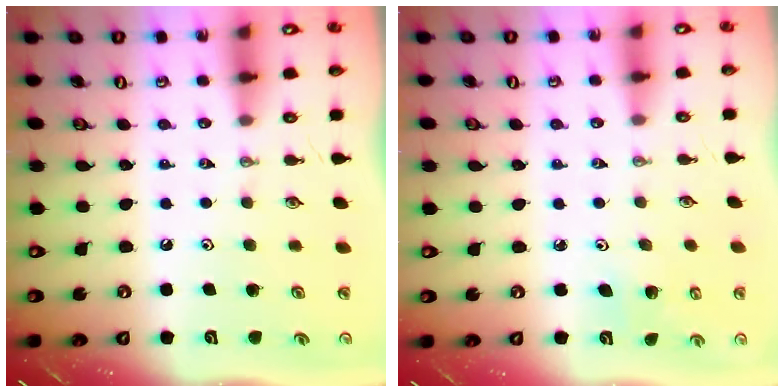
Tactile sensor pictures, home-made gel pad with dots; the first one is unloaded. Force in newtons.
{"total": 3.2, "press": 3.2, "slide": 0.3}